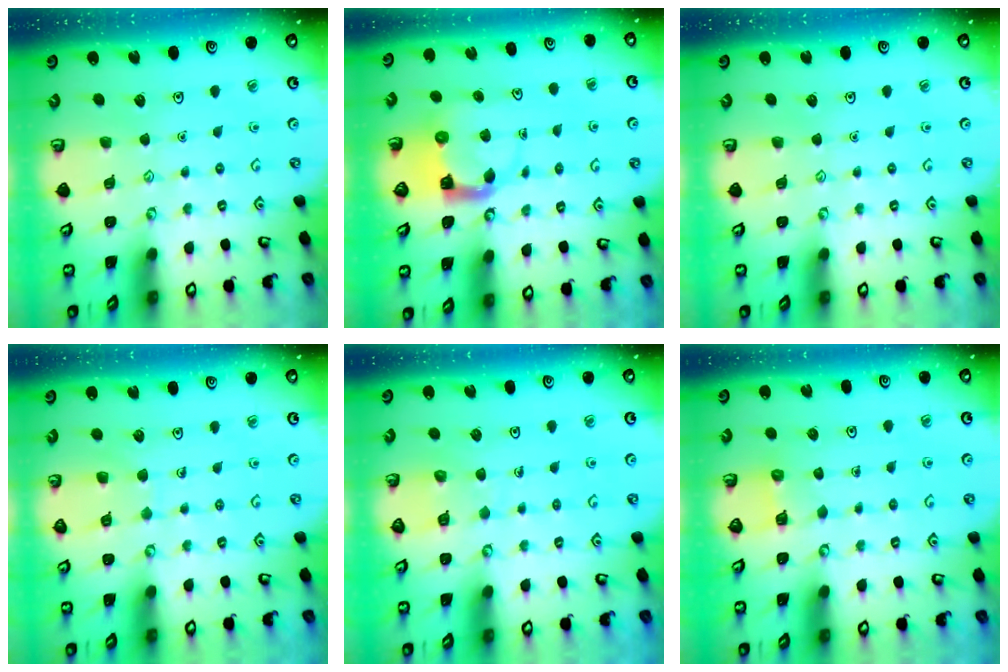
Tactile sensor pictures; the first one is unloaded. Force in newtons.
{"total": 3.8, "press": 3.8, "slide": 0.6}
{"total": 0.0}
{"total": 4.9, "press": 4.9, "slide": 0.4}
{"total": 5.7, "press": 5.7, "slide": 0.5}
{"total": 3.8, "press": 3.8, "slide": 0.1}